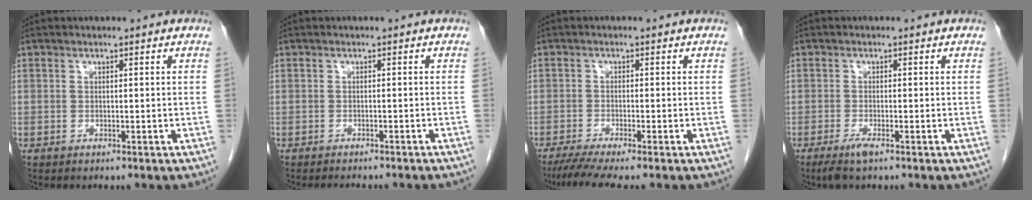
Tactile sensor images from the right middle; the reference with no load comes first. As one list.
[{"total": 5.6, "force": [-5.0, 0.9, 2.5], "torque": [-0.028, -0.004, -0.059]}, {"total": 6.0, "force": [-4.8, -0.5, 3.6], "torque": [-0.059, -0.019, -0.081]}, {"total": 2.5, "force": [-1.6, 0.2, 1.9], "torque": [-0.042, -0.006, -0.031]}]